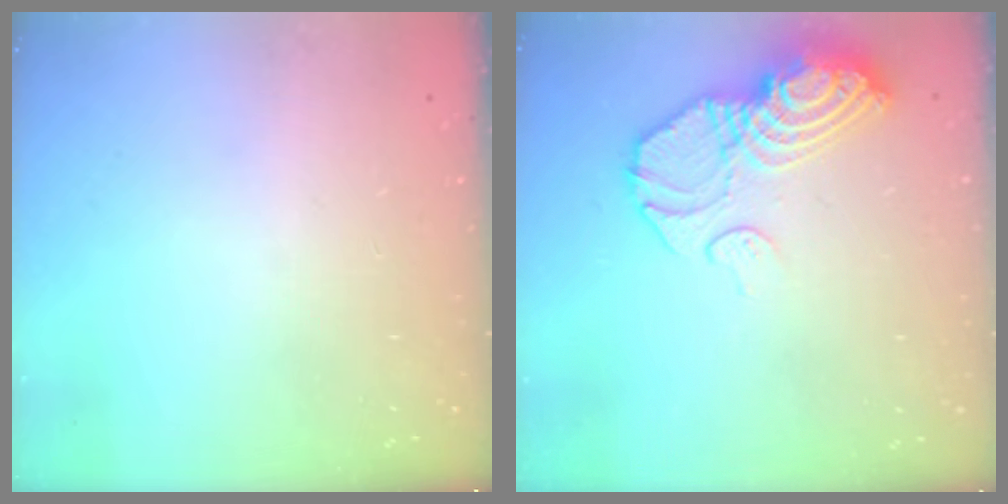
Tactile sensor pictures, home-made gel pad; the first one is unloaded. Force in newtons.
{"total": 13.0, "press": 12.9, "slide": 1.1}